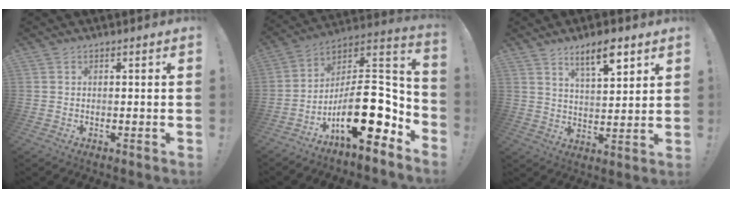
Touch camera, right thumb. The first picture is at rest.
{"total": 22.4, "force": [-7.0, 10.0, 18.8], "torque": [-0.316, 0.031, -0.110]}
{"total": 9.8, "force": [6.3, 2.9, 7.0], "torque": [-0.102, -0.033, 0.106]}